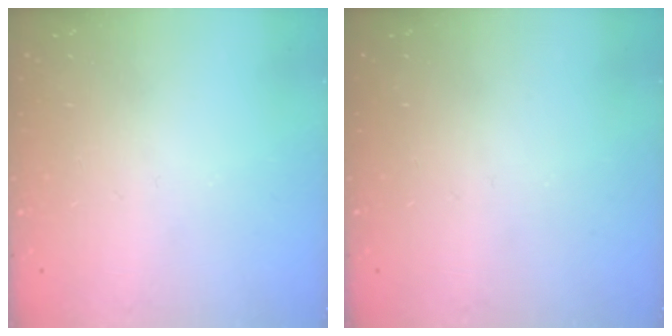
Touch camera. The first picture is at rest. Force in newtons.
{"total": 0.0}